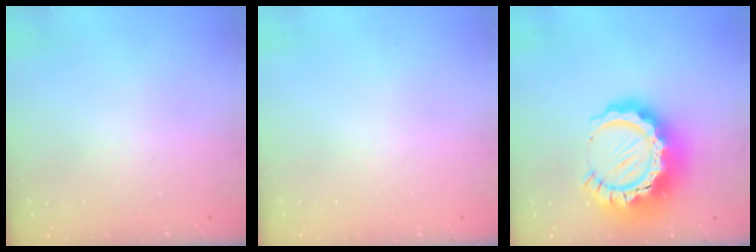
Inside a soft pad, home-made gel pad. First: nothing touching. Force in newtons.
{"total": 0.0}
{"total": 19.4, "press": 19.3, "slide": 1.8}